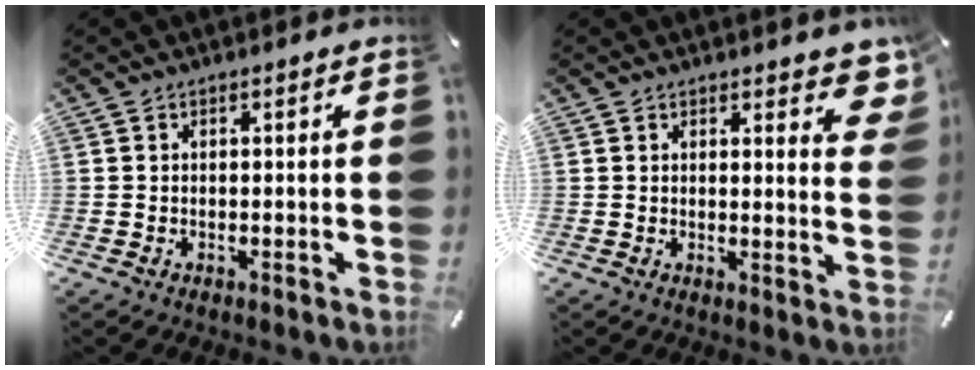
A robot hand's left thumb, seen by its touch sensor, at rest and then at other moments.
{"total": 5.5, "force": [3.9, 2.1, 3.1], "torque": [-0.023, -0.031, 0.063]}